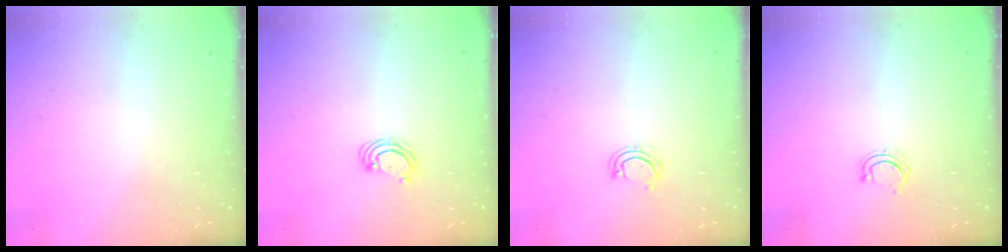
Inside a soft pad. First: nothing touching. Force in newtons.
{"total": 3.8, "press": 3.8, "slide": 0.4}
{"total": 3.7, "press": 3.6, "slide": 0.3}
{"total": 4.1, "press": 4.0, "slide": 1.0}